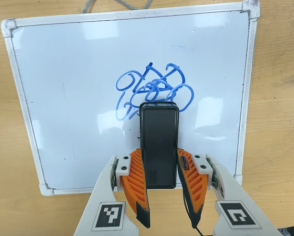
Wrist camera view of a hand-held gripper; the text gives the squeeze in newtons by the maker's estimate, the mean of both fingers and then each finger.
{"total": 5.9, "left": 4.2, "right": 7.6}